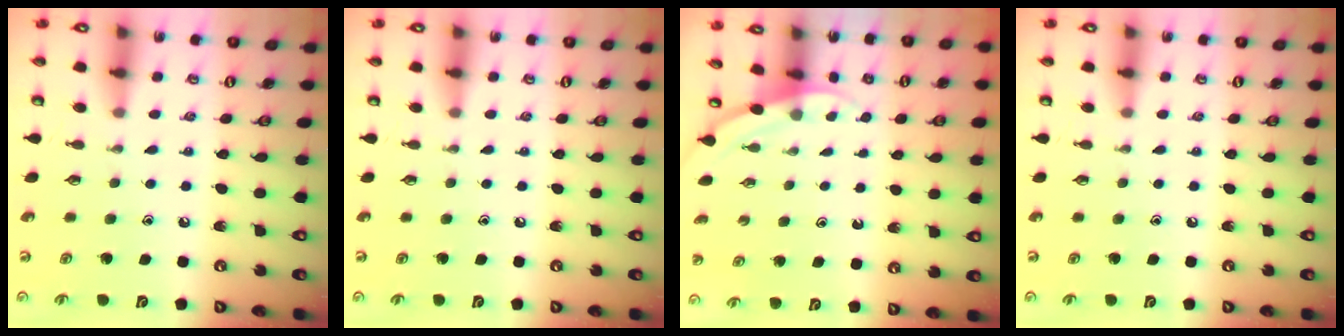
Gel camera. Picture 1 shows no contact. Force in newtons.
{"total": 0.0}
{"total": 2.6, "press": 2.6, "slide": 0.1}
{"total": 0.0}